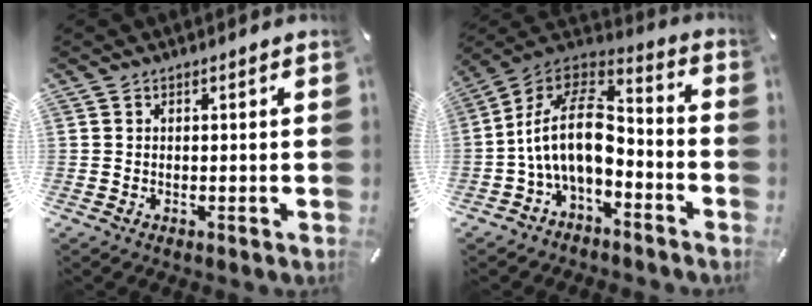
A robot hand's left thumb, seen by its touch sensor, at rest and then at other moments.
{"total": 17.1, "force": [-2.9, 10.4, 13.2], "torque": [-0.275, 0.014, -0.048]}